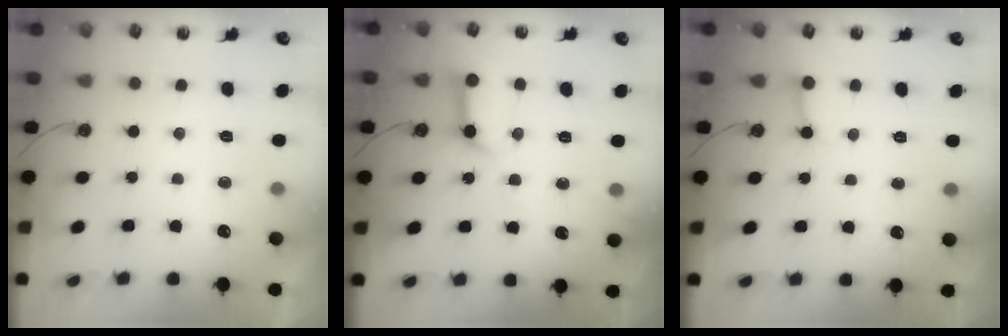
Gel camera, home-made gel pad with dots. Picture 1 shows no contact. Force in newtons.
{"total": 11.1, "press": 11.0, "slide": 1.3}
{"total": 2.5, "press": 2.4, "slide": 0.4}